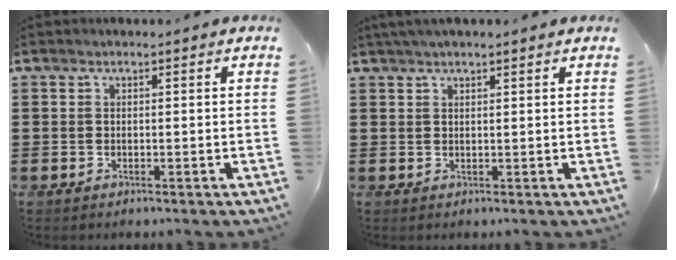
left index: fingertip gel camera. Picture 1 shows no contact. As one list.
[{"total": 1.6, "force": [1.3, 0.1, 1.0], "torque": [-0.021, 0.001, 0.024]}]